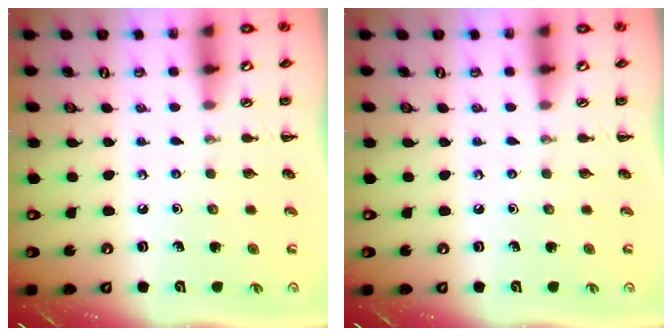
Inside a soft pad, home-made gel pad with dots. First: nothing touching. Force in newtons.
{"total": 0.0}